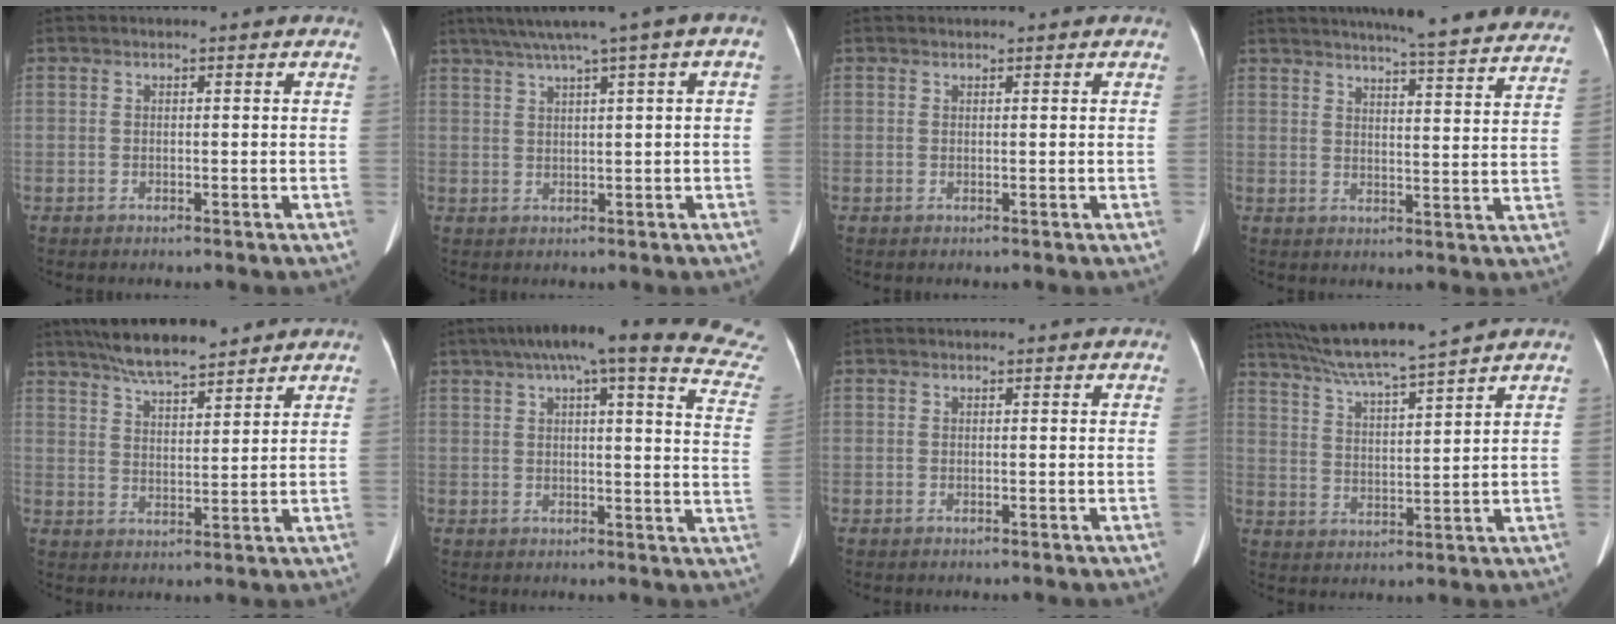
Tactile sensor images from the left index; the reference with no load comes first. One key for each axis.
{"total": 7.7, "fx": 3.3, "fy": -0.1, "fz": 6.9, "tx": -0.107, "ty": 0.038, "tz": 0.053}
{"total": 0.7, "fx": 0.7, "fy": 0.0, "fz": 0.2, "tx": -0.003, "ty": 0.012, "tz": 0.012}
{"total": 23.2, "fx": 21.3, "fy": 1.4, "fz": 9.2, "tx": -0.125, "ty": -0.048, "tz": 0.240}
{"total": 8.2, "fx": 7.0, "fy": 1.2, "fz": 4.1, "tx": -0.065, "ty": 0.018, "tz": 0.120}
{"total": 25.7, "fx": 22.0, "fy": 1.7, "fz": 13.2, "tx": -0.177, "ty": -0.032, "tz": 0.245}
{"total": 0.0}
{"total": 10.3, "fx": 9.0, "fy": -1.6, "fz": 4.6, "tx": -0.083, "ty": 0.010, "tz": 0.157}